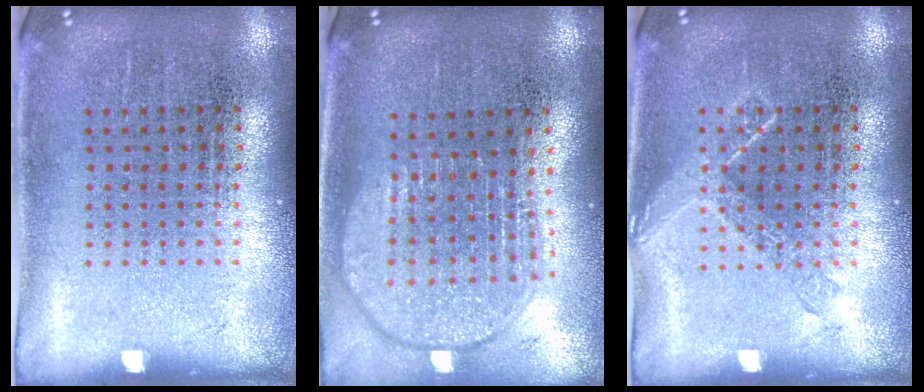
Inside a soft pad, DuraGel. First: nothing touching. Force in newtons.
{"total": 1.8, "press": 1.5, "slide": 1.0}
{"total": 1.9, "press": 1.8, "slide": 0.4}